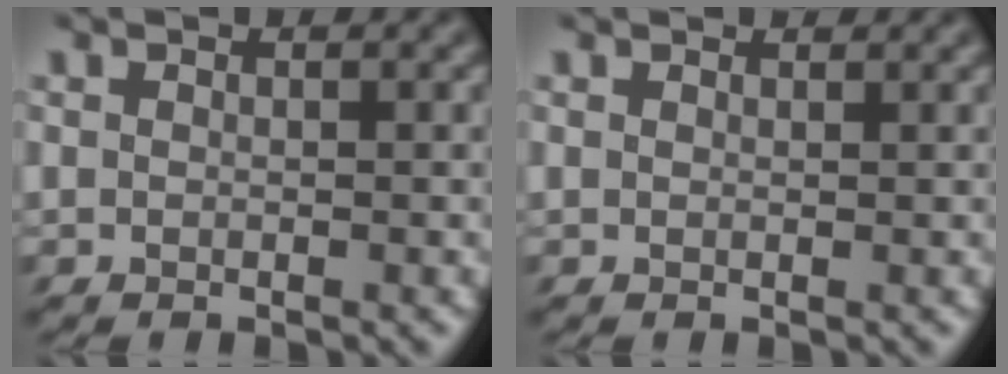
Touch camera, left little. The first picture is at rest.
{"total": 1.2, "force": [1.2, 0.2, 0.2], "torque": [-0.013, 0.009, 0.022]}